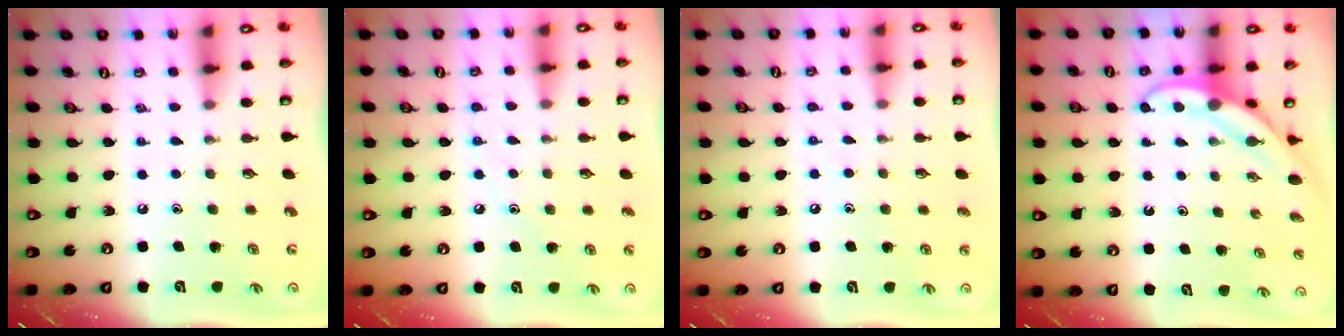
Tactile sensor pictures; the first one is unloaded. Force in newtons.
{"total": 5.3, "press": 5.3, "slide": 0.2}
{"total": 4.8, "press": 4.8, "slide": 0.6}
{"total": 4.6, "press": 4.6, "slide": 0.3}